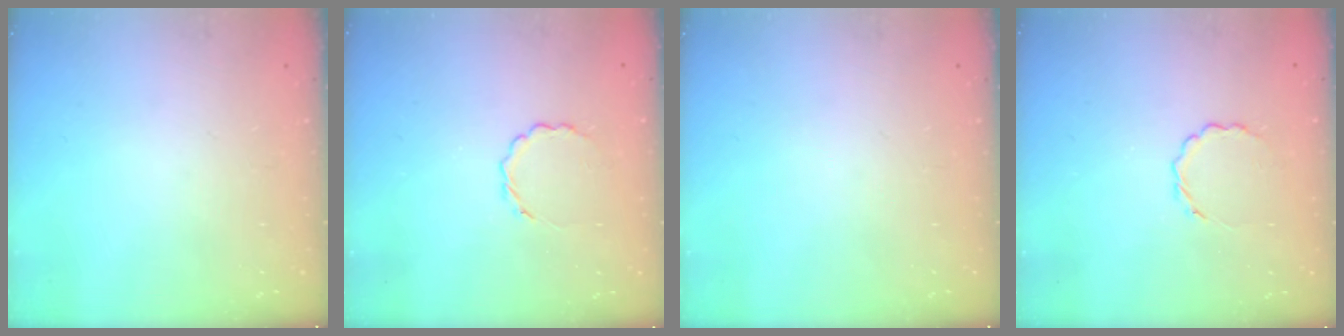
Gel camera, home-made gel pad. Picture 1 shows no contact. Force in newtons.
{"total": 3.1, "press": 3.0, "slide": 1.1}
{"total": 0.0}
{"total": 3.1, "press": 3.0, "slide": 1.1}